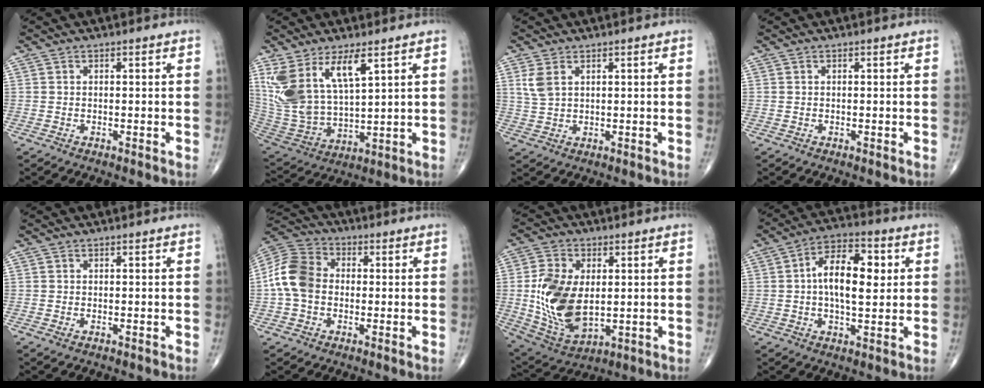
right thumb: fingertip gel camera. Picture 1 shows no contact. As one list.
[{"total": 15.6, "force": [7.6, 6.5, 11.9], "torque": [-0.239, -0.031, 0.169]}, {"total": 3.6, "force": [1.6, 2.0, 2.5], "torque": [-0.057, 0.002, 0.042]}, {"total": 0.0}, {"total": 0.6, "force": [-0.2, 0.4, 0.4], "torque": [-0.006, 0.000, -0.002]}, {"total": 10.6, "force": [-0.6, 8.2, 6.8], "torque": [-0.131, 0.032, -0.024]}, {"total": 15.9, "force": [0.5, 9.6, 12.7], "torque": [-0.239, -0.012, 0.026]}, {"total": 12.1, "force": [1.6, 5.9, 10.5], "torque": [-0.158, 0.014, 0.020]}]